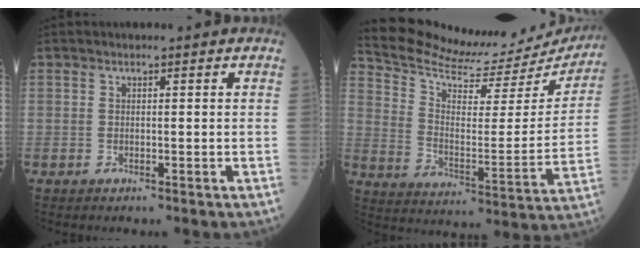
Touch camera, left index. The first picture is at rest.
{"total": 23.8, "force": [22.8, 4.3, 5.2], "torque": [-0.093, -0.063, 0.311]}